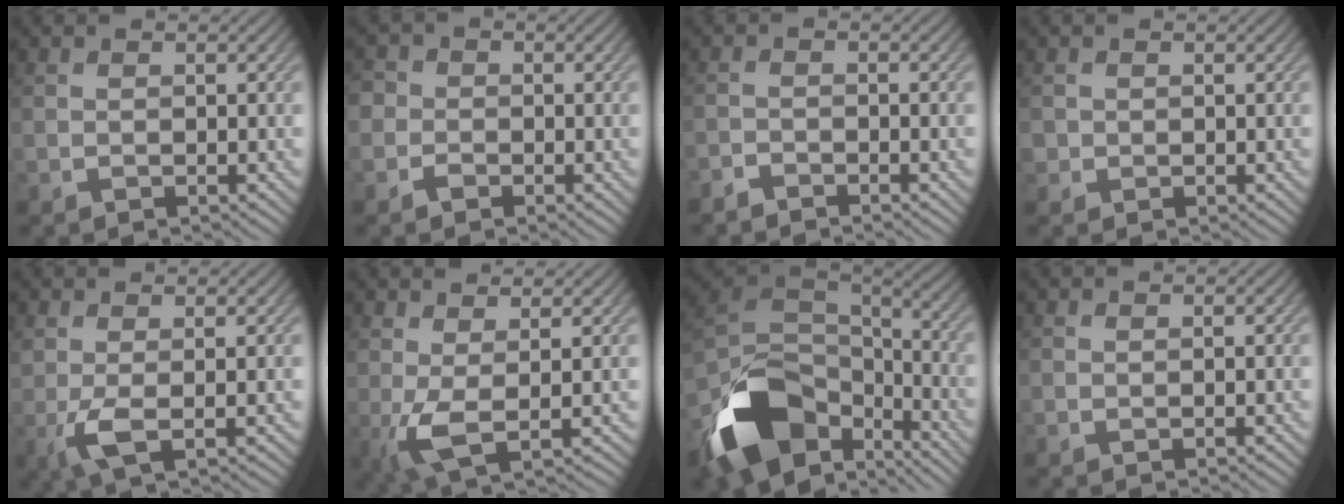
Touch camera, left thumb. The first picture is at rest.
{"total": 2.1, "force": [-0.8, 1.9, 0.4], "torque": [0.003, 0.007, -0.034]}
{"total": 2.0, "force": [-1.9, 0.1, 0.3], "torque": [-0.005, -0.001, -0.043]}
{"total": 0.9, "force": [-0.1, 0.9, 0.0], "torque": [0.007, -0.002, -0.007]}
{"total": 2.8, "force": [-0.1, 0.7, 2.7], "torque": [-0.070, -0.001, -0.005]}
{"total": 3.7, "force": [0.8, 0.8, 3.6], "torque": [-0.085, 0.000, 0.013]}
{"total": 15.7, "force": [-7.7, 9.3, 10.1], "torque": [-0.236, -0.036, -0.128]}
{"total": 0.0}